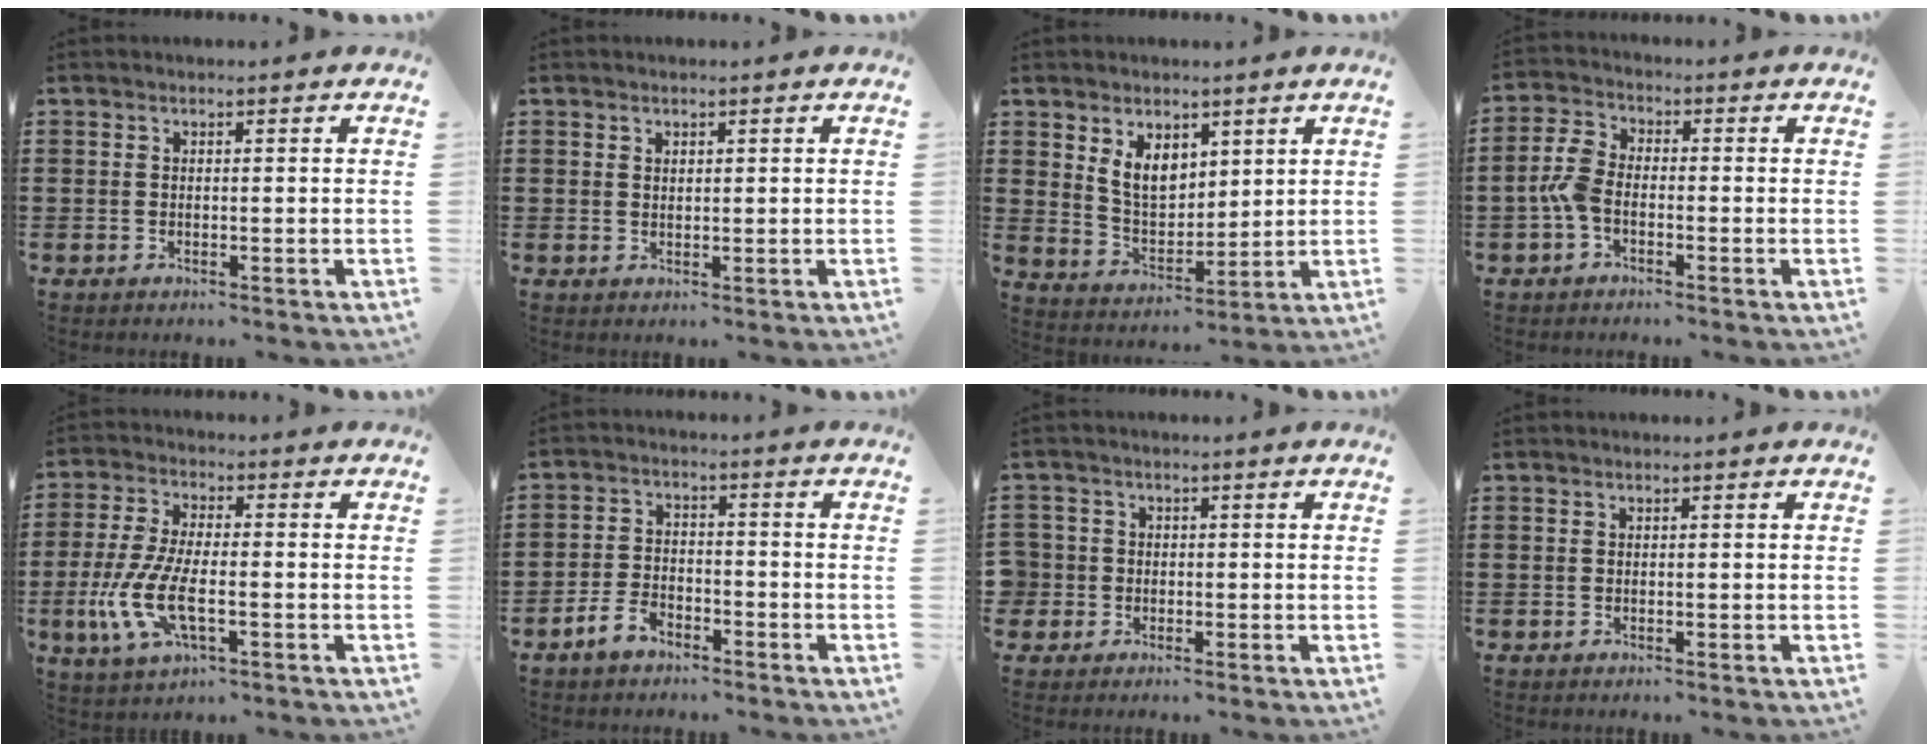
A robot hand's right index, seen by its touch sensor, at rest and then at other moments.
{"total": 1.0, "force": [0.7, 0.6, 0.3], "torque": [-0.007, 0.002, 0.014]}
{"total": 6.5, "force": [3.2, 4.3, 3.7], "torque": [-0.081, 0.004, 0.059]}
{"total": 4.8, "force": [-1.6, 2.7, 3.6], "torque": [-0.099, -0.001, -0.040]}
{"total": 9.0, "force": [-2.6, 3.5, 7.9], "torque": [-0.186, -0.016, -0.052]}
{"total": 4.1, "force": [-3.0, 2.1, 2.0], "torque": [-0.047, 0.008, -0.062]}
{"total": 2.6, "force": [-0.7, 2.4, 0.3], "torque": [-0.026, 0.003, -0.021]}
{"total": 0.0}